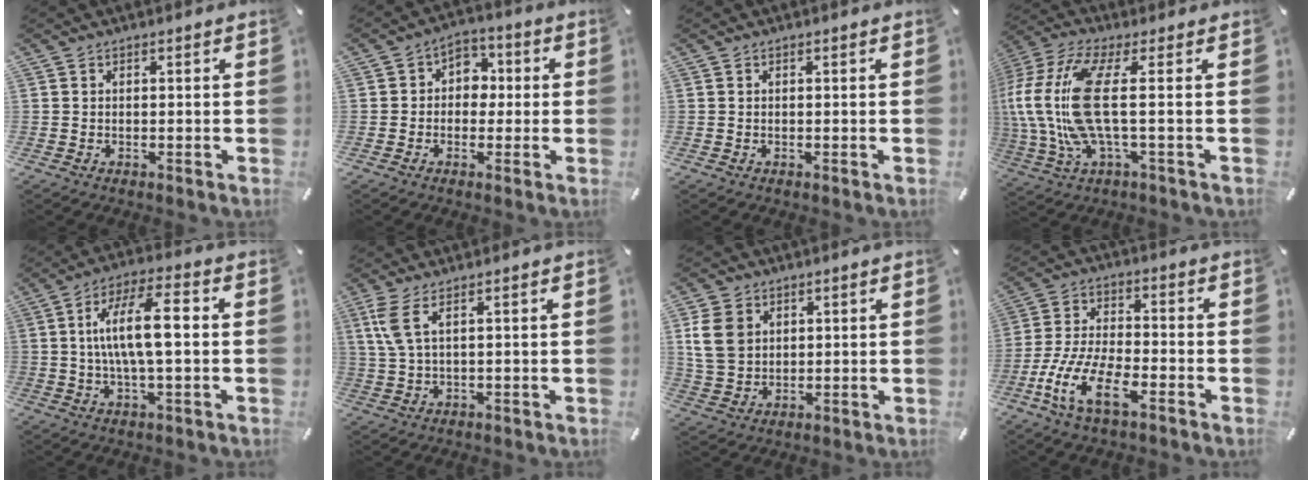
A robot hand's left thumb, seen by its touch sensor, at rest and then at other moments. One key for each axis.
{"total": 5.0, "fx": -0.9, "fy": 4.5, "fz": 2.0, "tx": -0.029, "ty": 0.009, "tz": -0.023}
{"total": 0.0}
{"total": 19.6, "fx": 0.4, "fy": 6.2, "fz": 18.5, "tx": -0.412, "ty": -0.032, "tz": 0.000}
{"total": 12.9, "fx": 0.9, "fy": 4.2, "fz": 12.1, "tx": -0.227, "ty": 0.005, "tz": 0.011}
{"total": 5.4, "fx": 2.2, "fy": 1.2, "fz": 4.8, "tx": -0.107, "ty": -0.005, "tz": 0.036}
{"total": 8.7, "fx": 2.5, "fy": 7.3, "fz": 4.0, "tx": -0.104, "ty": 0.009, "tz": 0.048}
{"total": 12.1, "fx": -6.4, "fy": 5.4, "fz": 8.7, "tx": -0.195, "ty": 0.013, "tz": -0.123}